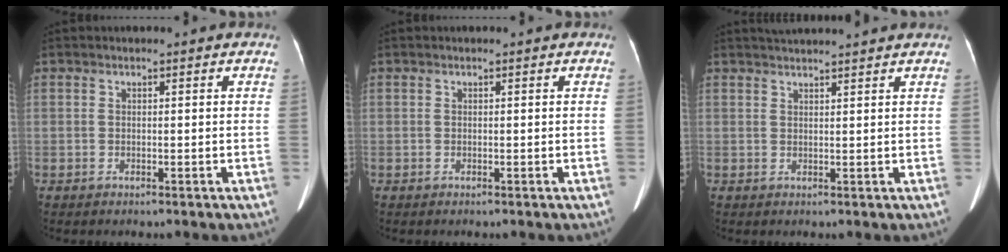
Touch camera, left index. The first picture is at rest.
{"total": 0.0}
{"total": 6.5, "force": [6.1, -0.6, 2.3], "torque": [-0.033, 0.031, 0.078]}